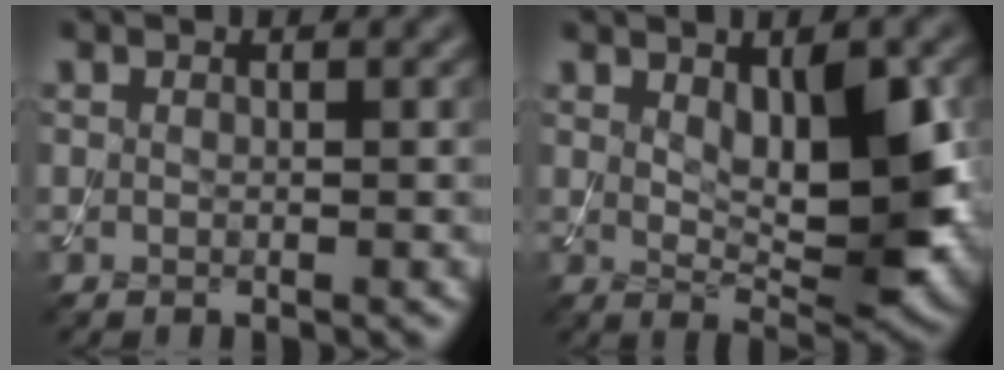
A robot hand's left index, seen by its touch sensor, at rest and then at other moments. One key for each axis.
{"total": 7.5, "fx": 1.0, "fy": 3.0, "fz": 6.8, "tx": -0.106, "ty": -0.006, "tz": 0.024}